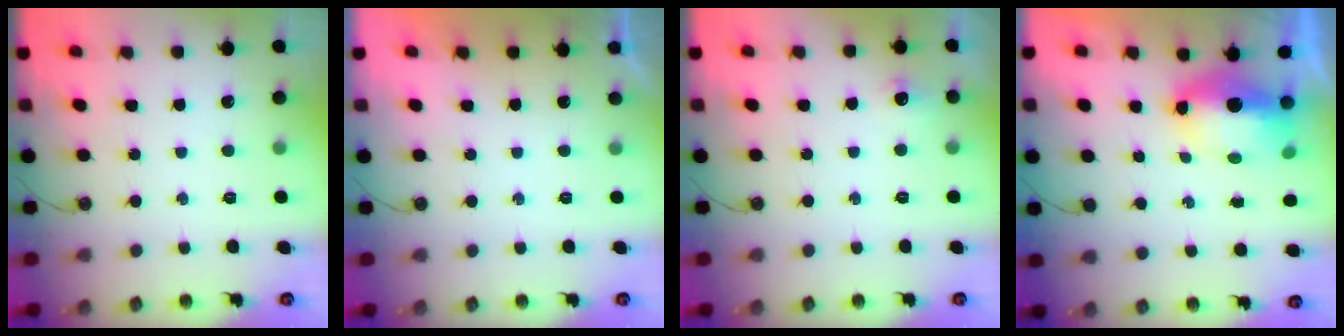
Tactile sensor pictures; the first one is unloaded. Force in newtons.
{"total": 0.0}
{"total": 5.9, "press": 5.9, "slide": 0.8}
{"total": 8.4, "press": 8.3, "slide": 1.4}